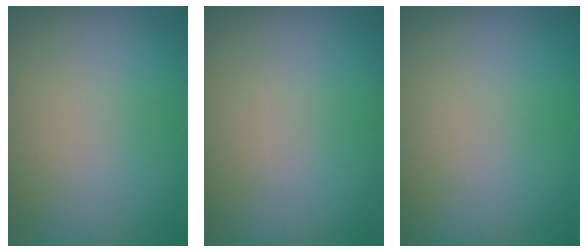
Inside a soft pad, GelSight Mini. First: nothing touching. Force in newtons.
{"total": 0.0}
{"total": 0.0}